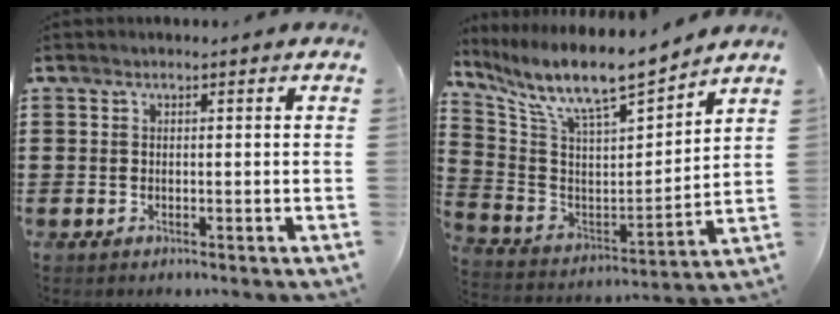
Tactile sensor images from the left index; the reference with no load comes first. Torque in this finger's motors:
{"motor_torque": [2.04, -0.09, 0.37, 0.21]}